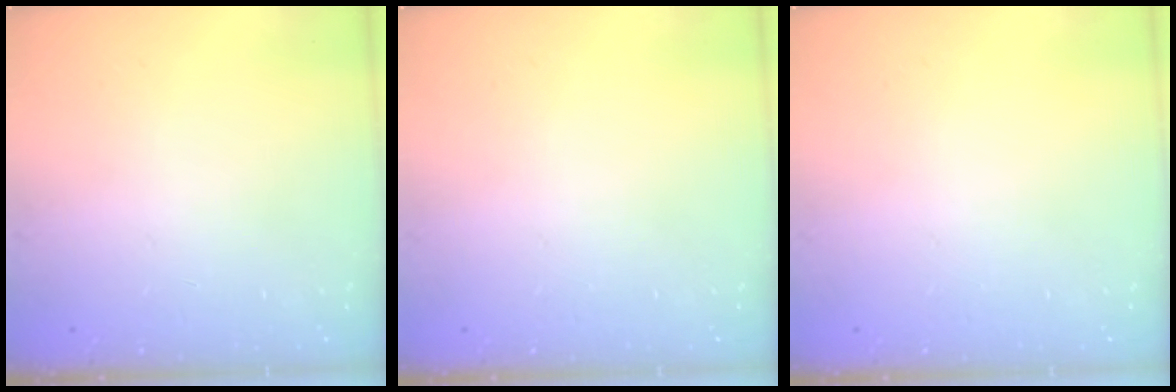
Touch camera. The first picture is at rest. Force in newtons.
{"total": 0.0}
{"total": 0.0}